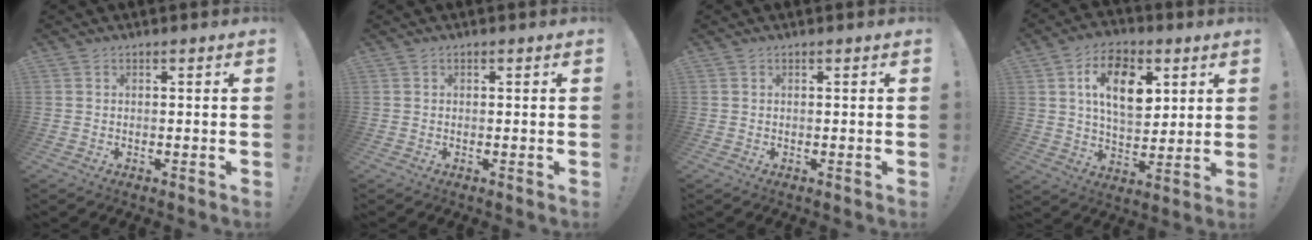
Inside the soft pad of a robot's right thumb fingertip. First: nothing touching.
{"total": 0.0}
{"total": 0.0}
{"total": 14.7, "force": [5.0, 9.0, 10.4], "torque": [-0.157, -0.004, 0.092]}